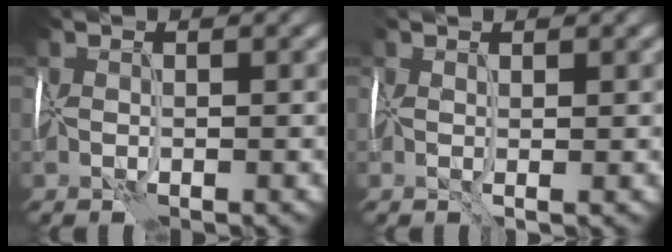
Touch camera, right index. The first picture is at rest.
{"total": 0.7, "force": [0.5, 0.1, 0.5], "torque": [-0.012, 0.001, 0.006]}